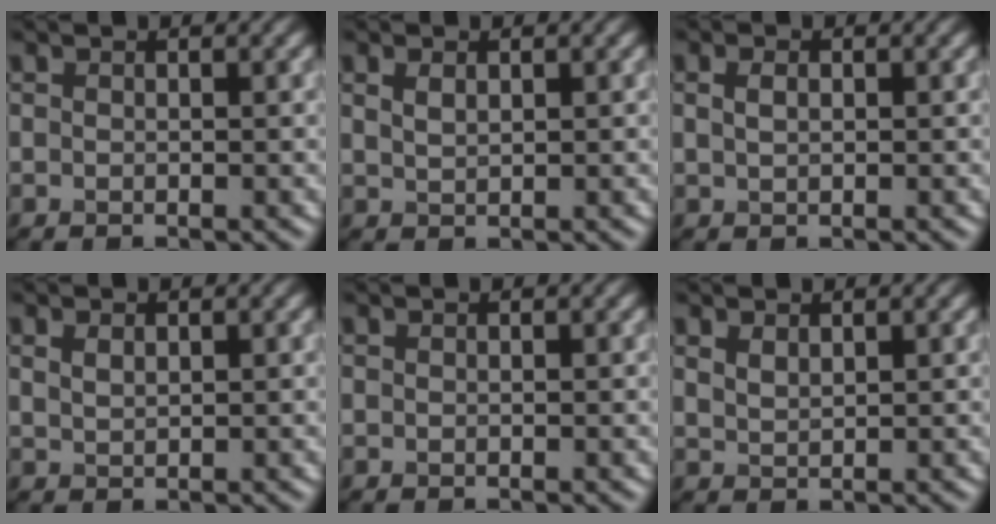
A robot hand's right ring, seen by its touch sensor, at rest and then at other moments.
{"total": 1.2, "force": [0.7, 0.6, 0.8], "torque": [-0.020, 0.000, 0.018]}
{"total": 1.1, "force": [0.3, 0.7, 0.8], "torque": [-0.020, 0.001, 0.009]}
{"total": 1.2, "force": [0.7, 0.6, 0.7], "torque": [-0.018, 0.000, 0.017]}
{"total": 0.0}
{"total": 1.3, "force": [1.0, 0.6, 0.7], "torque": [-0.018, -0.001, 0.024]}